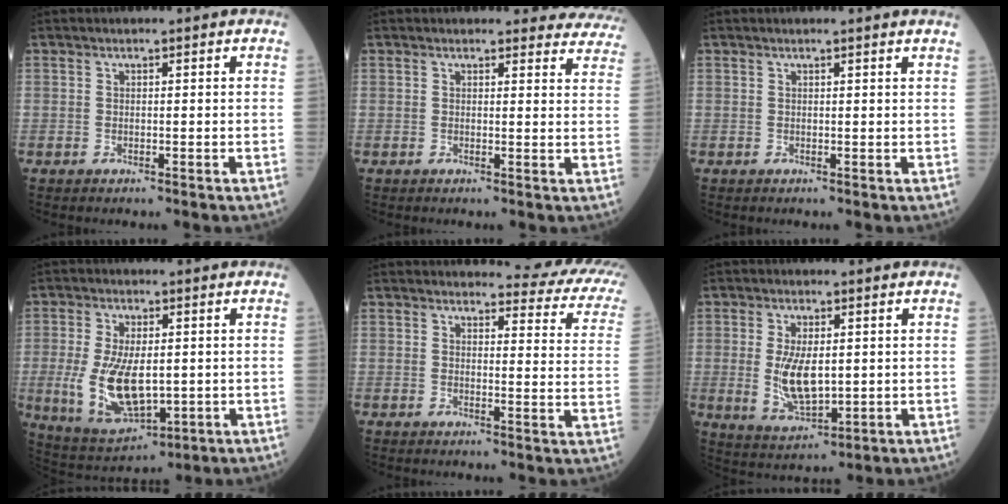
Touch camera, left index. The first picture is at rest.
{"total": 10.2, "force": [9.8, 2.9, 0.4], "torque": [0.050, -0.034, 0.061]}
{"total": 1.2, "force": [1.0, -0.3, 0.4], "torque": [-0.020, -0.005, 0.013]}
{"total": 11.4, "force": [-1.0, 5.3, 10.0], "torque": [-0.201, -0.010, -0.002]}
{"total": 11.3, "force": [10.5, 2.1, 3.8], "torque": [-0.017, -0.051, 0.086]}
{"total": 7.7, "force": [0.2, 3.3, 7.0], "torque": [-0.142, -0.009, 0.010]}